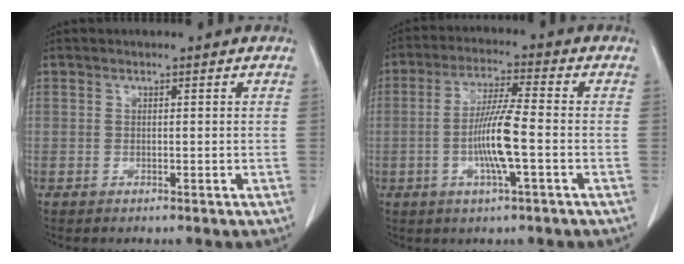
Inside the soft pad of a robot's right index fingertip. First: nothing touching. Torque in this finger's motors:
{"motor_torque": [1.49, -0.23, 0.64, 0.10]}